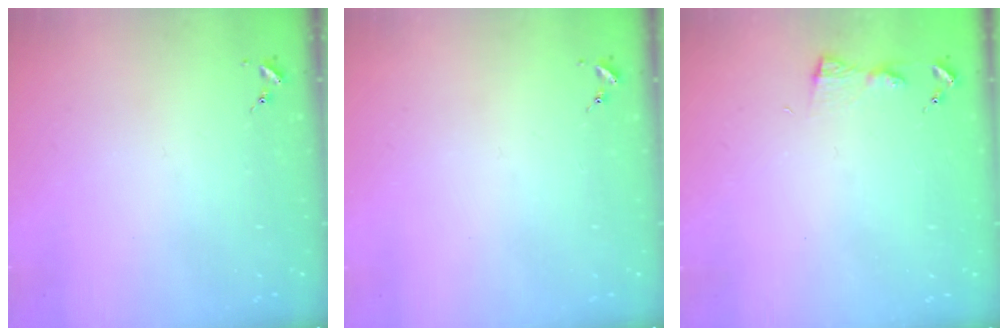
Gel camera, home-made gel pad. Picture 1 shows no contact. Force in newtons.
{"total": 0.0}
{"total": 4.2, "press": 4.2, "slide": 0.5}